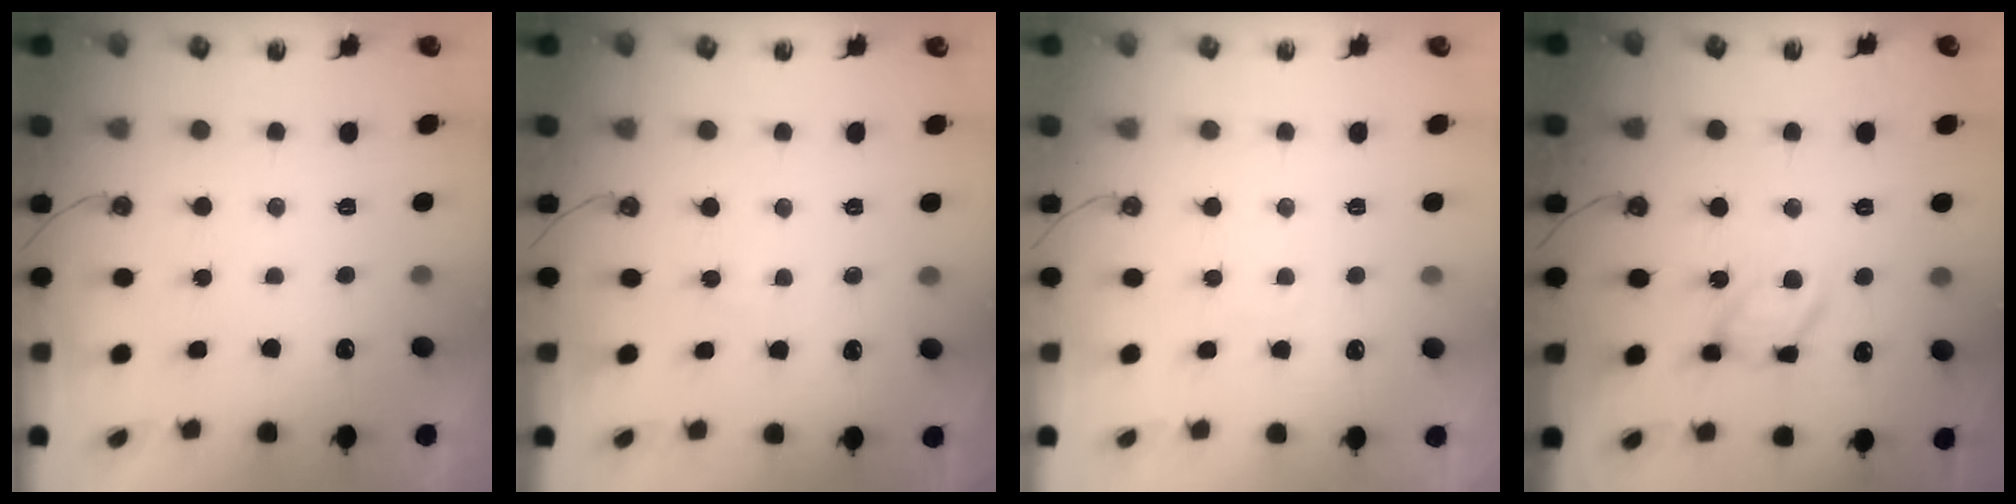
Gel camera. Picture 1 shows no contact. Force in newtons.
{"total": 2.8, "press": 2.8, "slide": 0.3}
{"total": 2.7, "press": 2.6, "slide": 0.4}
{"total": 13.7, "press": 13.7, "slide": 1.1}